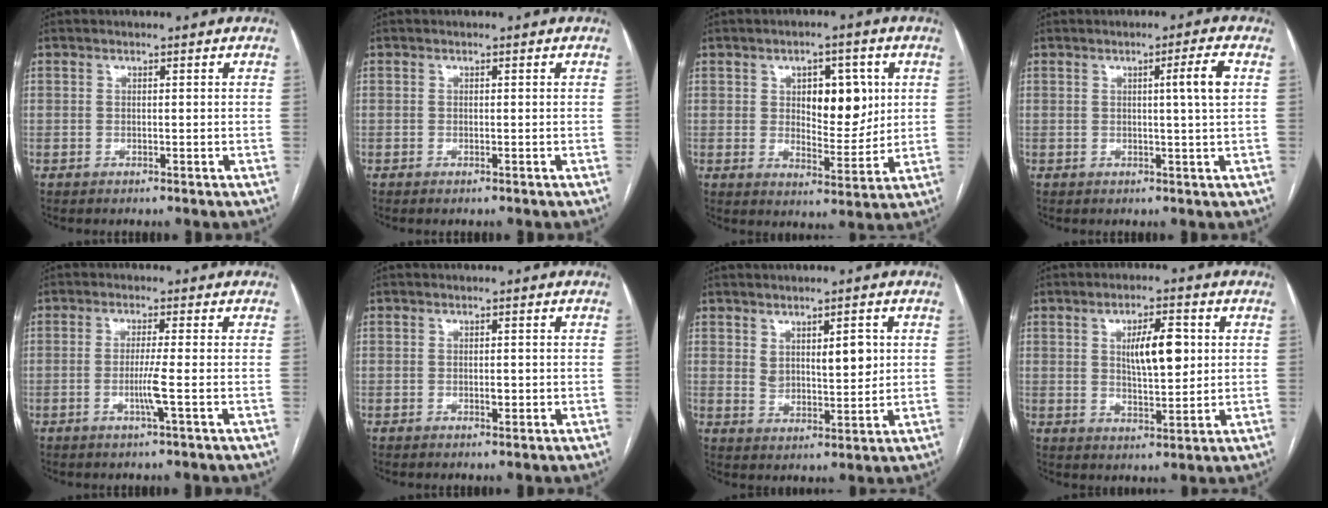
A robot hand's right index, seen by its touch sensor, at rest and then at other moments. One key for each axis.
{"total": 0.0}
{"total": 8.5, "fx": 2.3, "fy": 4.1, "fz": 7.1, "tx": -0.094, "ty": 0.006, "tz": 0.039}
{"total": 3.9, "fx": 0.8, "fy": -1.0, "fz": 3.7, "tx": -0.057, "ty": -0.002, "tz": 0.012}
{"total": 2.0, "fx": -0.5, "fy": -0.3, "fz": 1.9, "tx": -0.038, "ty": -0.003, "tz": -0.009}
{"total": 1.4, "fx": -0.3, "fy": 0.6, "fz": 1.2, "tx": -0.020, "ty": 0.001, "tz": -0.002}
{"total": 5.9, "fx": 2.2, "fy": 2.5, "fz": 4.9, "tx": -0.079, "ty": -0.002, "tz": 0.044}
{"total": 7.7, "fx": 1.8, "fy": 2.3, "fz": 7.2, "tx": -0.118, "ty": 0.005, "tz": 0.035}